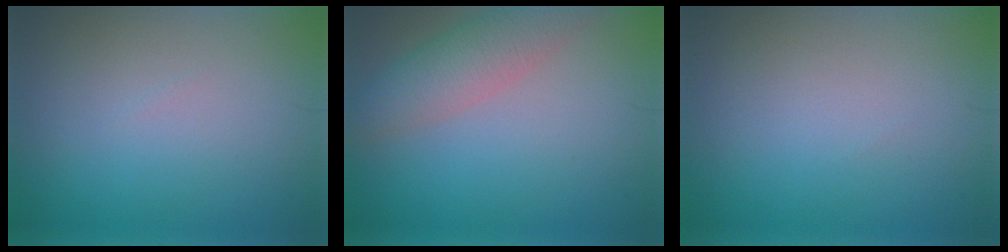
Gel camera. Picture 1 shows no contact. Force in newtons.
{"total": 4.2, "press": 4.2, "slide": 0.2}
{"total": 0.0}